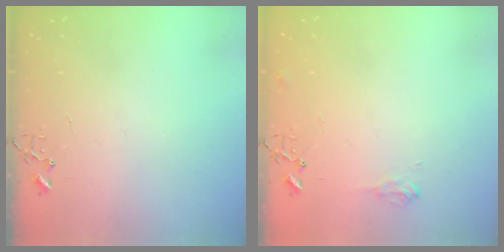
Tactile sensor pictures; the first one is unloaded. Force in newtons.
{"total": 7.2, "press": 7.1, "slide": 0.9}